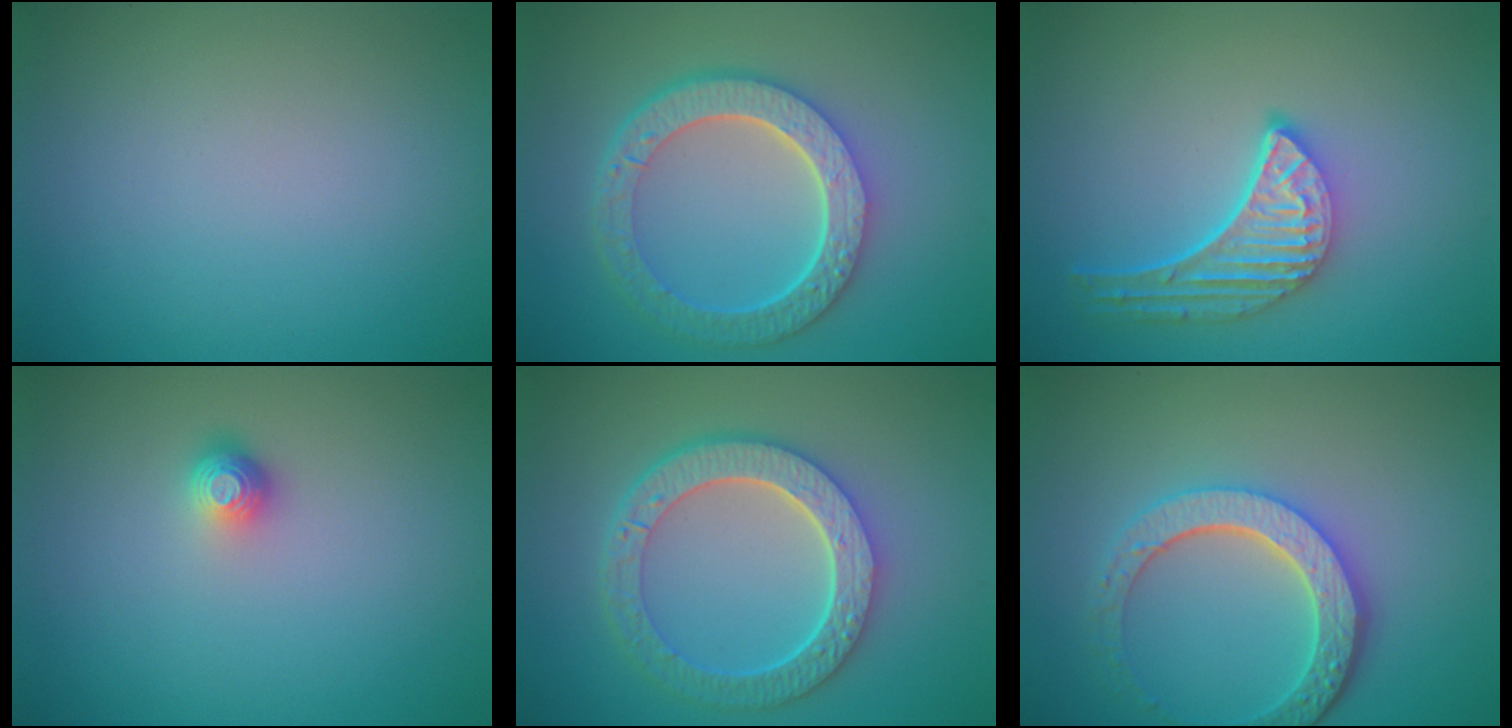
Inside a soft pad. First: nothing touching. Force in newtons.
{"total": 6.4, "press": 4.8, "slide": 4.3}
{"total": 4.8, "press": 3.7, "slide": 3.0}
{"total": 1.6, "press": 1.2, "slide": 1.1}
{"total": 6.4, "press": 4.9, "slide": 4.0}
{"total": 5.2, "press": 4.2, "slide": 2.9}